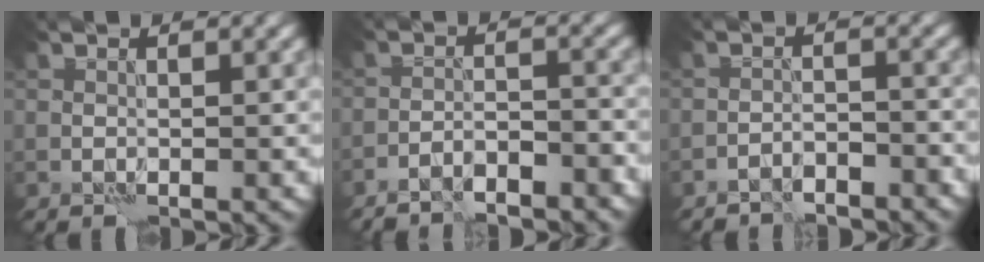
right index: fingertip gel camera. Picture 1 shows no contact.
{"total": 4.6, "force": [-3.9, 1.1, 2.1], "torque": [-0.031, 0.001, -0.066]}
{"total": 2.8, "force": [-2.6, 0.7, 0.7], "torque": [-0.005, 0.004, -0.047]}